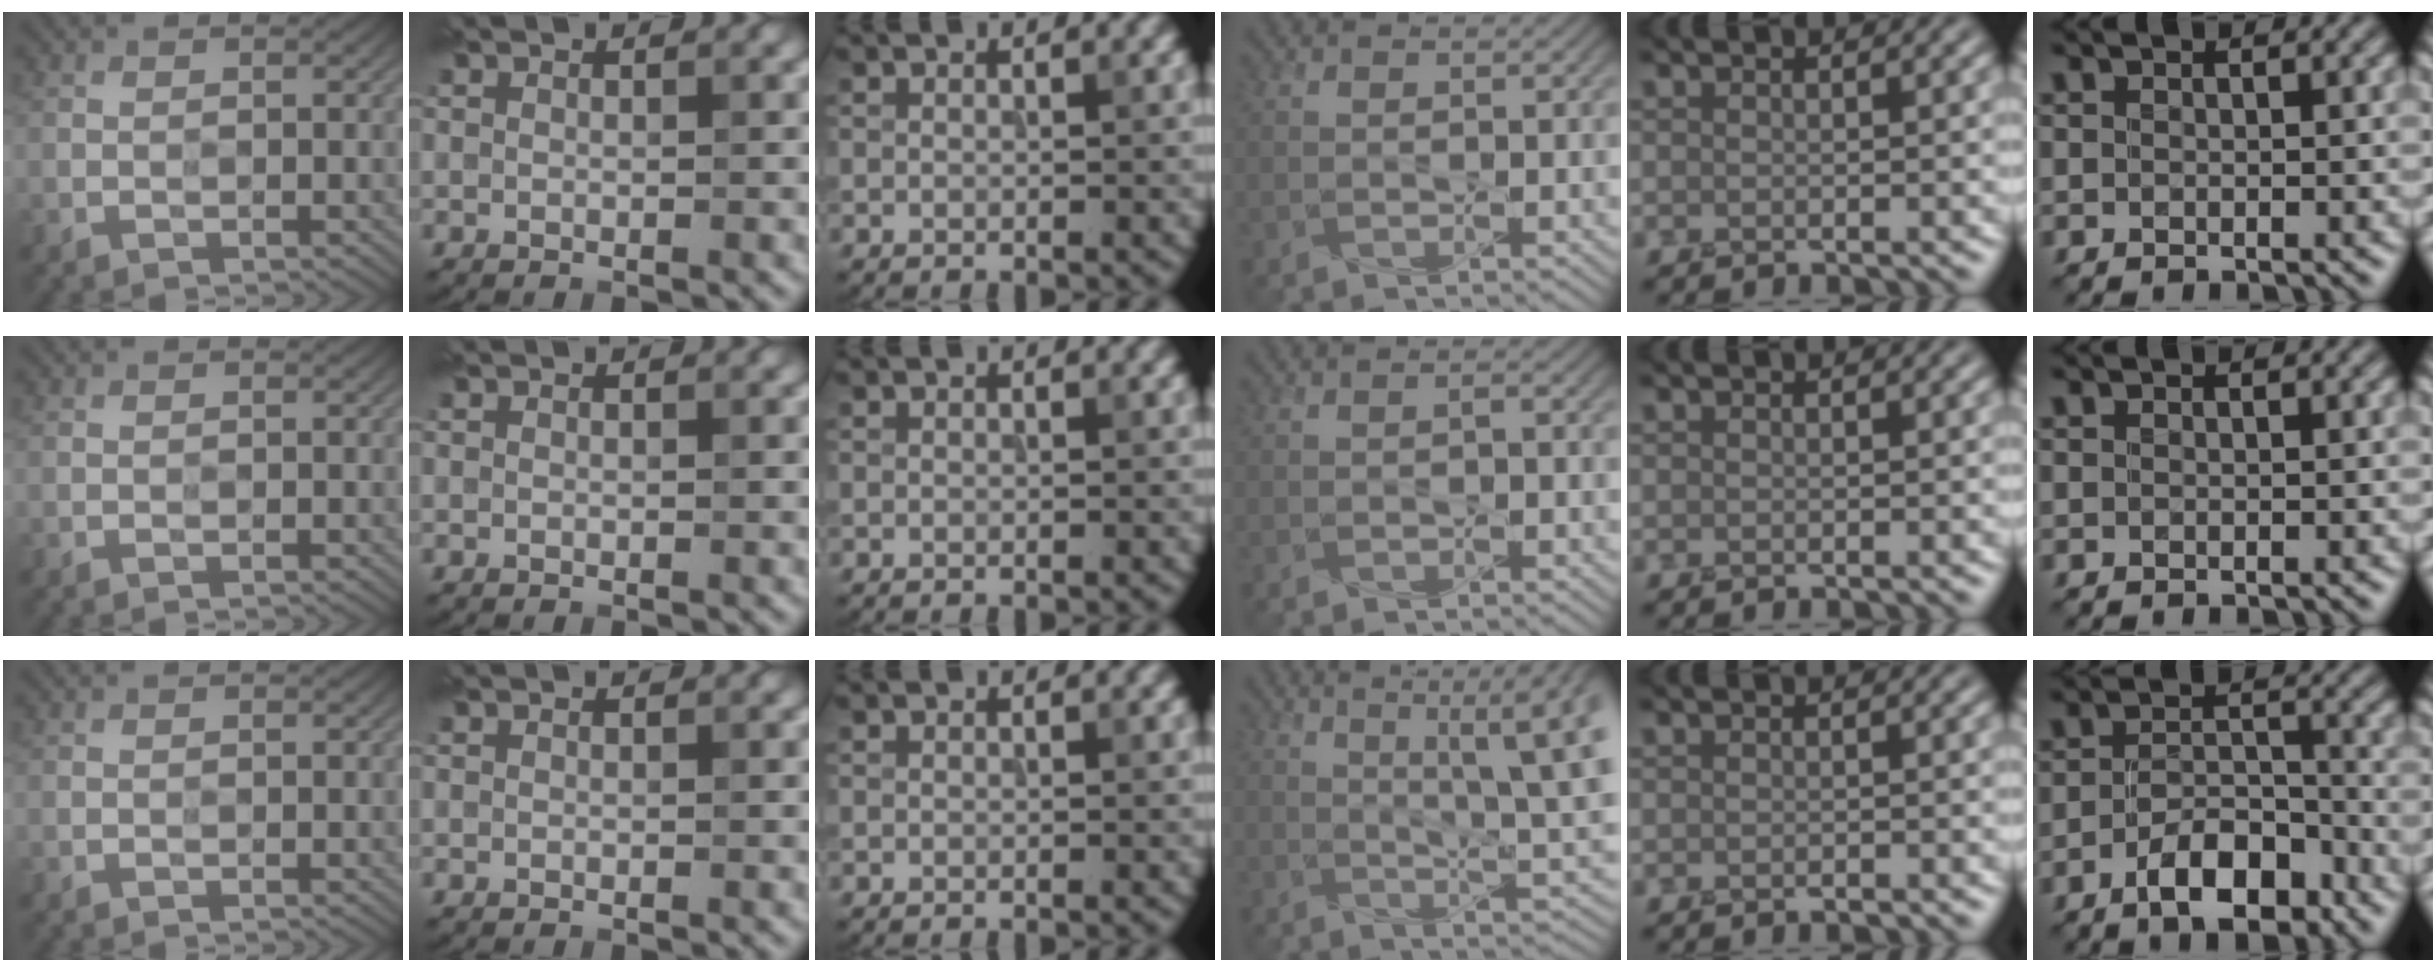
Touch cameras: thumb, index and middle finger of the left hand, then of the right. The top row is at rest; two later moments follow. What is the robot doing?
{"motion": "screw", "object": "mustard bottle"}